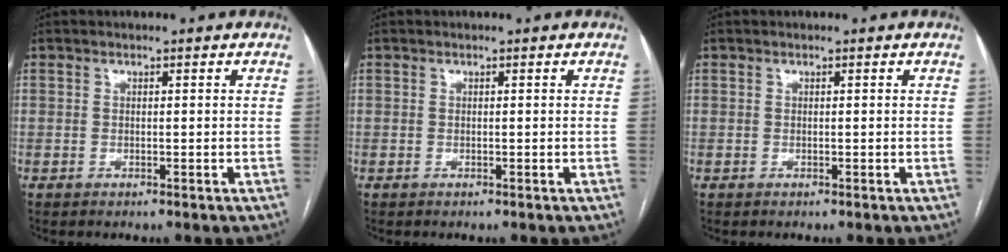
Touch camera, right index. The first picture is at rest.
{"total": 0.0}
{"total": 0.0}